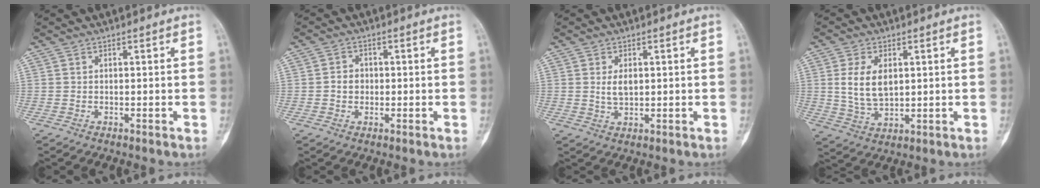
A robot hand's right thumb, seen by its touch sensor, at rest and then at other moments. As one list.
[{"total": 2.9, "force": [-0.2, 2.6, 1.3], "torque": [-0.007, 0.007, -0.008]}, {"total": 3.2, "force": [0.6, 1.8, 2.6], "torque": [-0.040, -0.006, 0.015]}, {"total": 8.2, "force": [1.6, 4.9, 6.4], "torque": [-0.116, -0.010, 0.039]}]